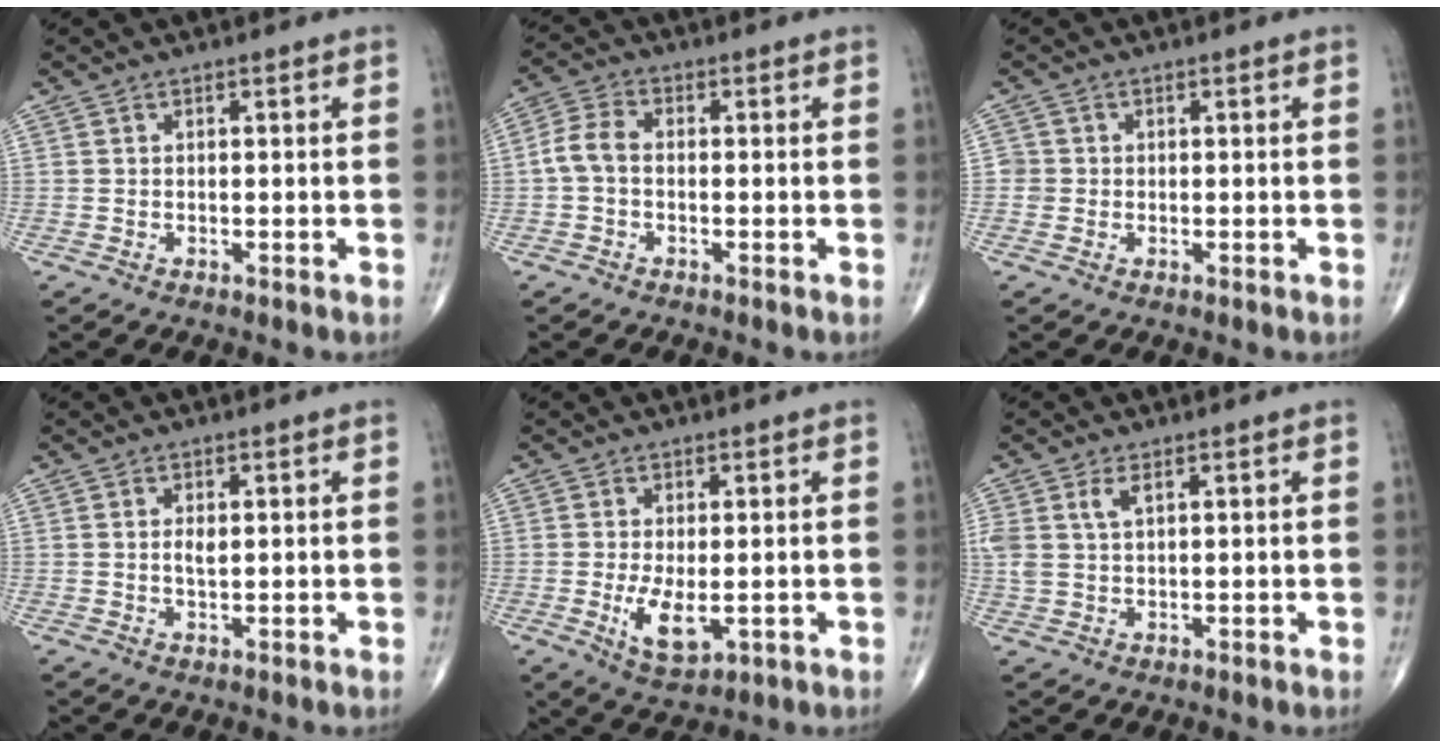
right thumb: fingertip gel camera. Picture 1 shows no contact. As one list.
[{"total": 4.8, "force": [-0.6, 3.1, 3.6], "torque": [-0.073, 0.015, -0.022]}, {"total": 1.8, "force": [-0.2, 1.8, 0.1], "torque": [0.011, 0.007, -0.008]}, {"total": 1.9, "force": [0.3, 0.9, 1.7], "torque": [-0.031, -0.002, 0.005]}, {"total": 6.3, "force": [-1.0, 2.9, 5.5], "torque": [-0.096, -0.015, -0.006]}, {"total": 3.8, "force": [1.6, 1.8, 2.9], "torque": [-0.073, 0.004, 0.036]}]